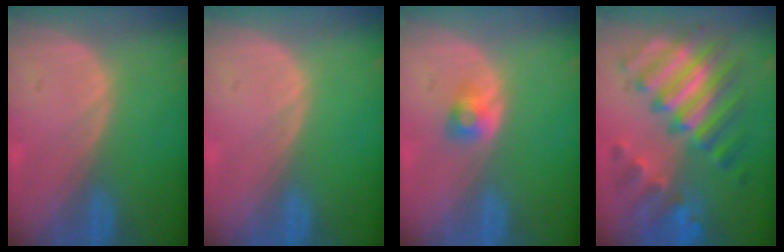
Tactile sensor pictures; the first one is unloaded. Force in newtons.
{"total": 0.0}
{"total": 2.6, "press": 2.3, "slide": 1.2}
{"total": 11.6, "press": 11.6, "slide": 1.1}